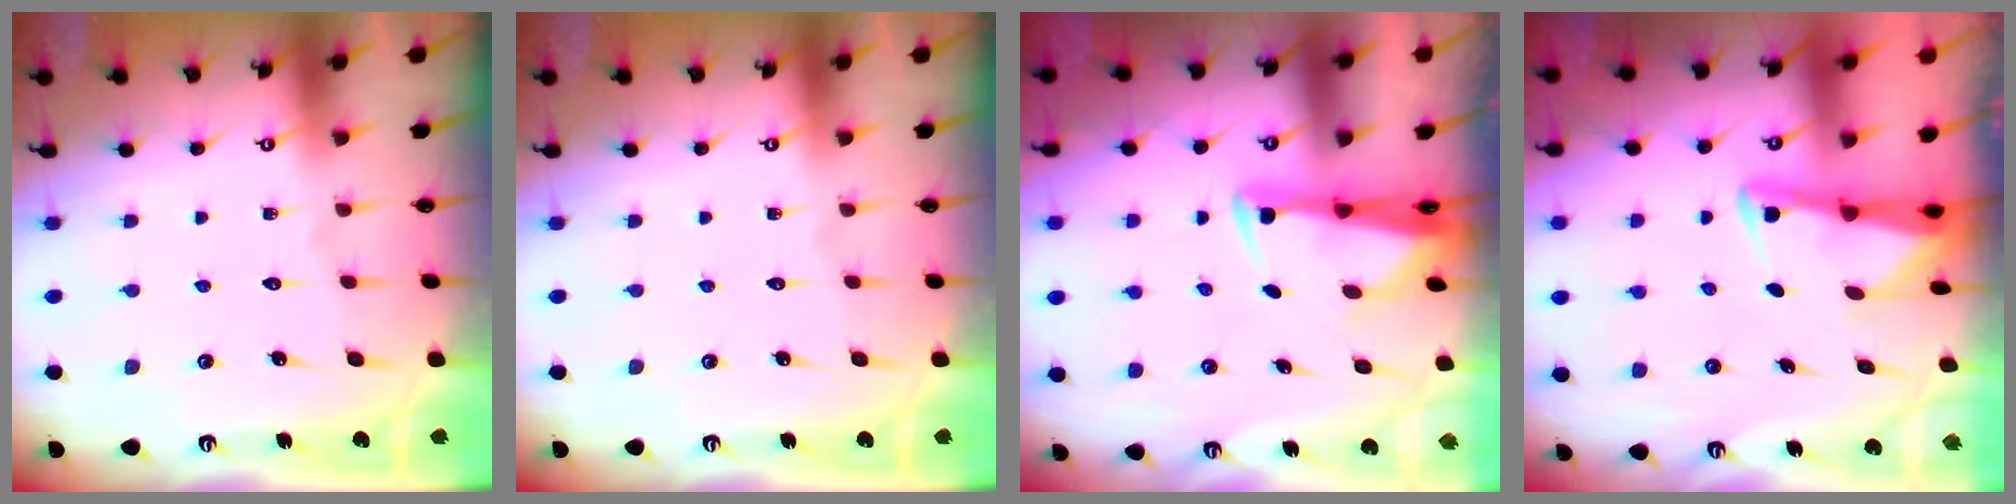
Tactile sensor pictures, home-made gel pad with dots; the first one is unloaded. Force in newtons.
{"total": 0.0}
{"total": 2.9, "press": 2.8, "slide": 0.9}
{"total": 2.9, "press": 2.8, "slide": 0.4}